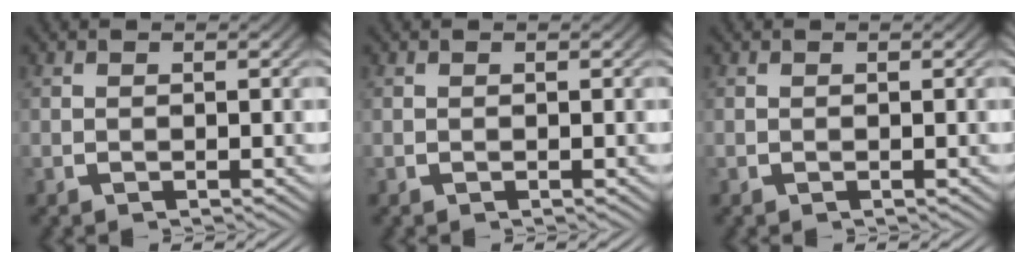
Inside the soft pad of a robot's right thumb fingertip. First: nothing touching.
{"total": 0.0}
{"total": 0.0}